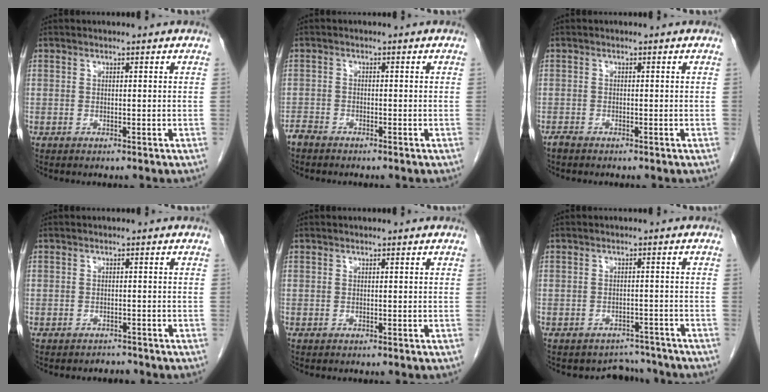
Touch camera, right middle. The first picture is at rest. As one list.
[{"total": 1.8, "force": [-1.7, 0.4, 0.4], "torque": [-0.012, -0.002, -0.032]}, {"total": 0.9, "force": [-0.8, 0.2, 0.3], "torque": [-0.016, -0.002, -0.015]}, {"total": 1.4, "force": [-1.2, 0.5, -0.5], "torque": [-0.002, -0.004, -0.020]}, {"total": 0.0}, {"total": 4.0, "force": [-3.6, 1.4, -1.0], "torque": [0.011, 0.017, -0.045]}]